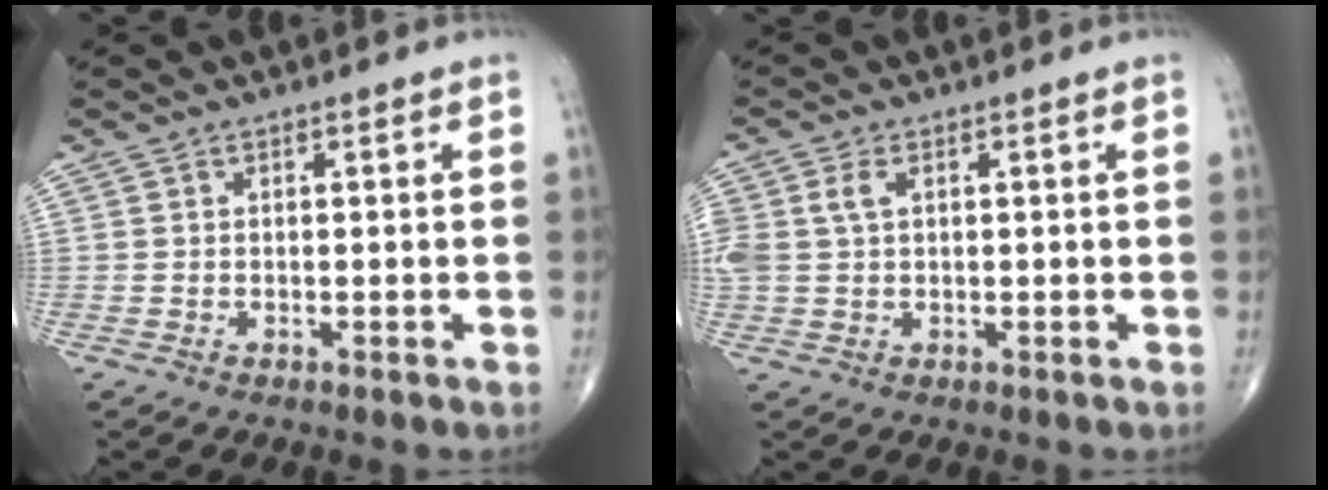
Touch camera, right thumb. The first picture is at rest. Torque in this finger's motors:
{"motor_torque": [0.04, -0.06, 0.51, 0.38, 0.03]}